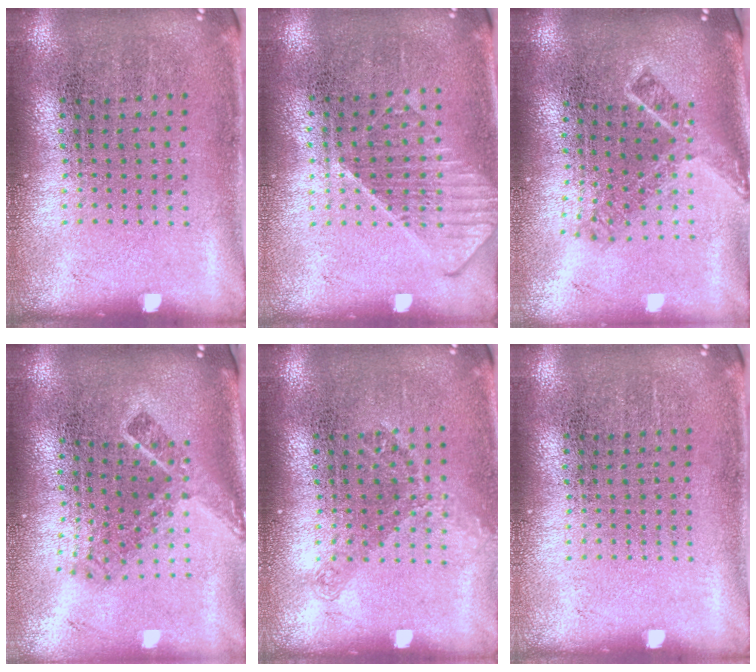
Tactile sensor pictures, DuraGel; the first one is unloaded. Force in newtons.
{"total": 1.1, "press": 1.0, "slide": 0.5}
{"total": 1.9, "press": 1.3, "slide": 1.4}
{"total": 2.2, "press": 1.5, "slide": 1.6}
{"total": 1.2, "press": 0.9, "slide": 0.8}
{"total": 0.0}